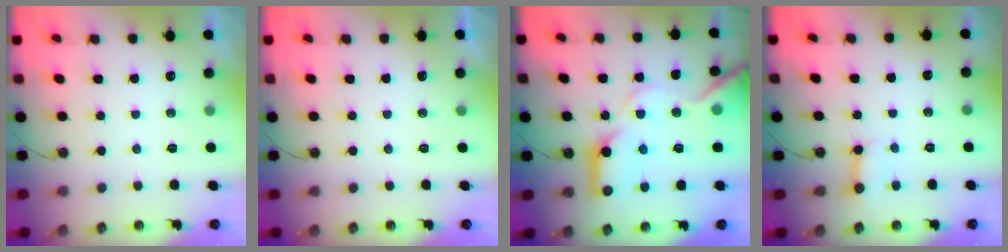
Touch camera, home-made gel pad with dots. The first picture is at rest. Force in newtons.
{"total": 0.0}
{"total": 16.2, "press": 16.1, "slide": 1.7}
{"total": 3.3, "press": 3.3, "slide": 0.3}